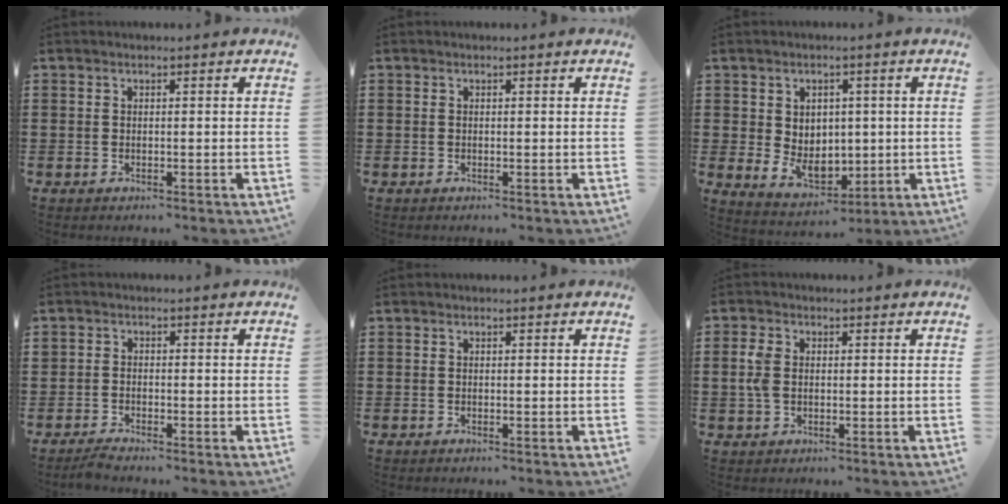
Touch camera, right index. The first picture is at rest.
{"total": 0.0}
{"total": 5.5, "force": [0.3, 4.8, 2.7], "torque": [-0.048, 0.009, 0.006]}
{"total": 1.4, "force": [-1.4, 0.1, 0.2], "torque": [-0.007, 0.001, -0.027]}
{"total": 0.0}
{"total": 3.3, "force": [0.3, 2.2, 2.5], "torque": [-0.067, 0.003, -0.001]}